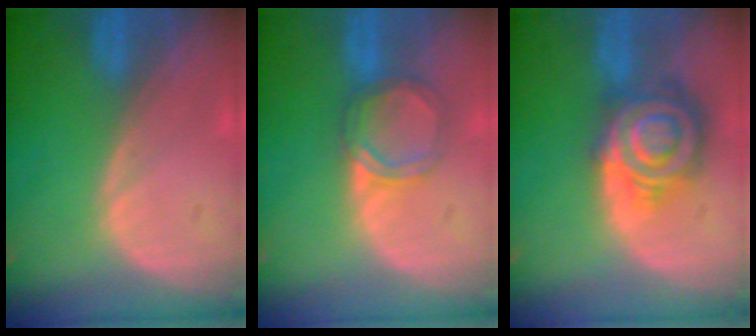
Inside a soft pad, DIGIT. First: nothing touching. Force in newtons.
{"total": 4.1, "press": 4.1, "slide": 0.4}
{"total": 8.6, "press": 8.6, "slide": 0.6}